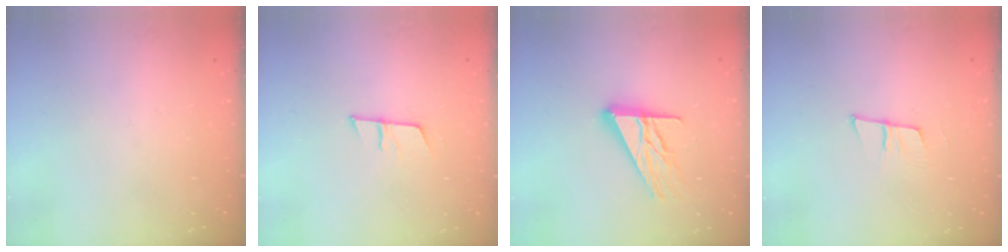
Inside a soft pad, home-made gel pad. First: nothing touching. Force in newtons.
{"total": 7.2, "press": 7.1, "slide": 0.5}
{"total": 13.8, "press": 13.8, "slide": 1.1}
{"total": 6.9, "press": 6.3, "slide": 2.8}